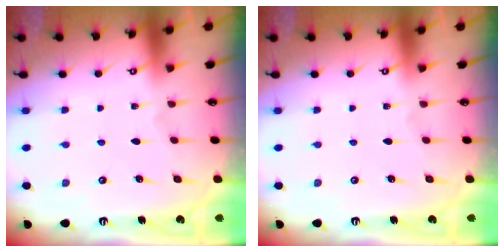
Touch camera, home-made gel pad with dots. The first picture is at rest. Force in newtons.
{"total": 0.0}